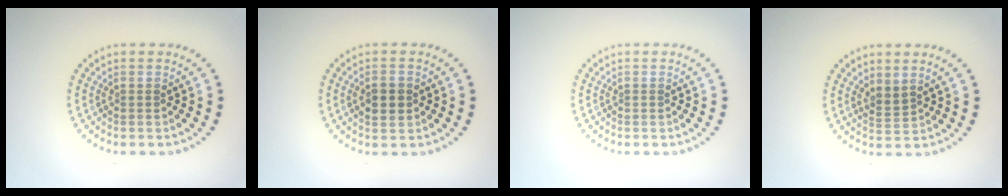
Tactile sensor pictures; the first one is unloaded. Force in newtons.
{"total": 2.3, "press": 2.3, "slide": 0.1}
{"total": 0.0}
{"total": 1.5, "press": 1.2, "slide": 1.0}